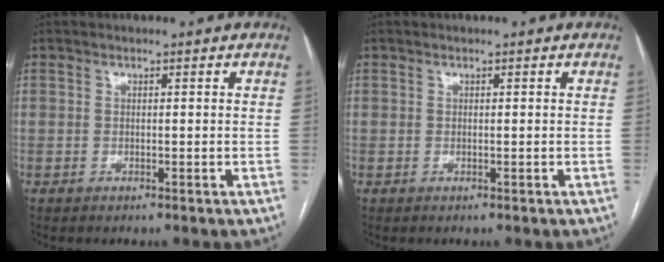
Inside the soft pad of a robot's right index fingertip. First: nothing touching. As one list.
[{"total": 0.0}]